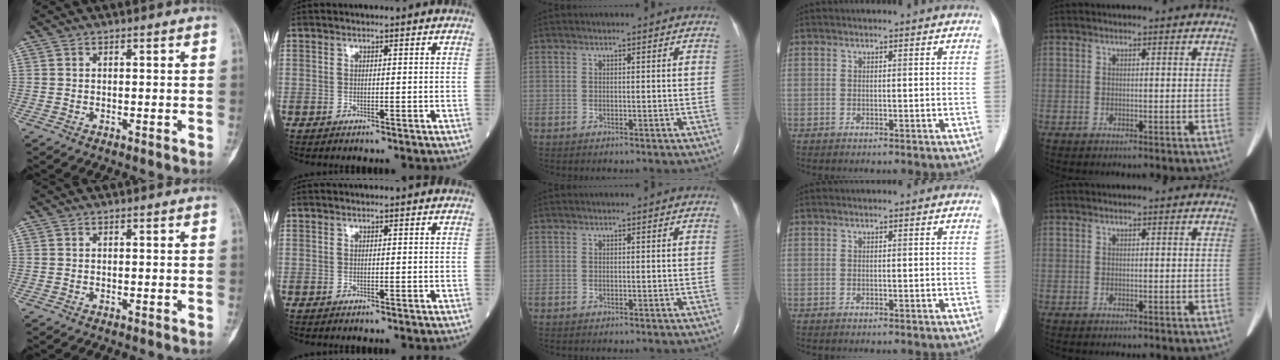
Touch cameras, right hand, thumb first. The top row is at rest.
{}